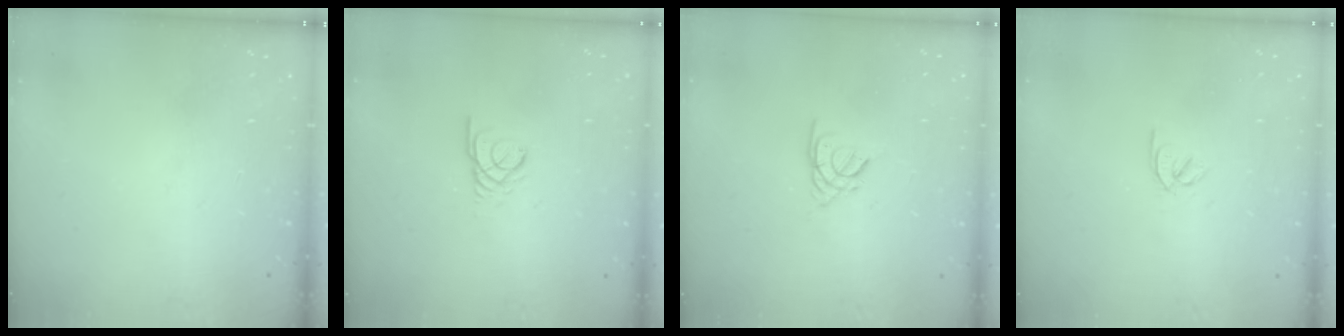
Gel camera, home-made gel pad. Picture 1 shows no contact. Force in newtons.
{"total": 2.4, "press": 2.4, "slide": 0.3}
{"total": 1.9, "press": 1.8, "slide": 0.5}
{"total": 2.5, "press": 2.4, "slide": 0.7}